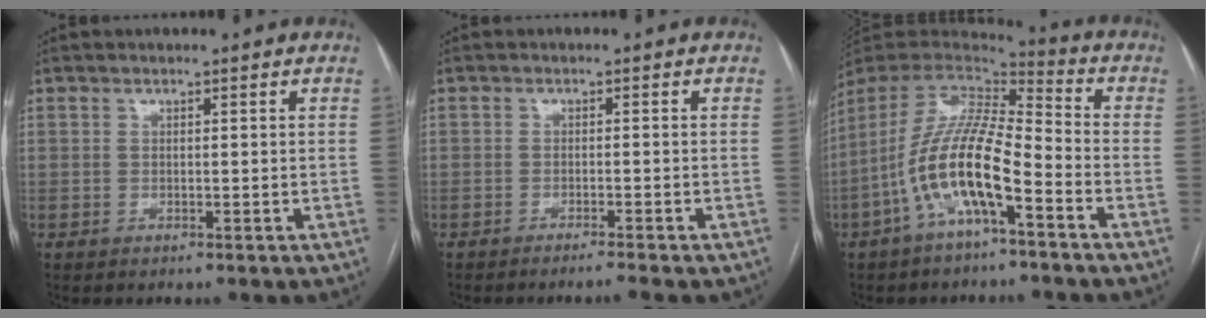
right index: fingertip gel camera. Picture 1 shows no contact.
{"total": 3.6, "force": [-3.2, 0.0, 1.7], "torque": [-0.020, -0.003, -0.041]}
{"total": 14.7, "force": [-6.0, 3.1, 13.1], "torque": [-0.266, 0.007, -0.112]}